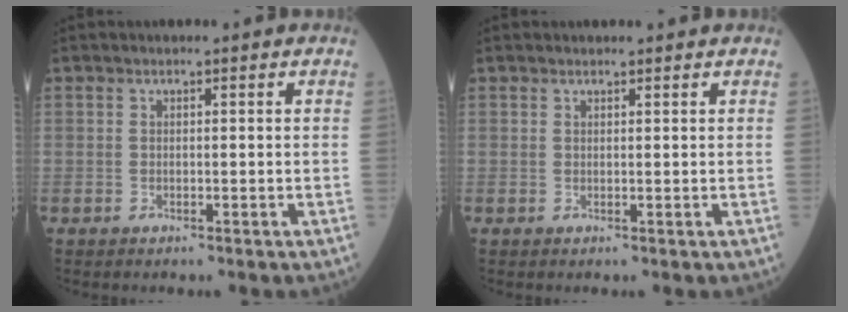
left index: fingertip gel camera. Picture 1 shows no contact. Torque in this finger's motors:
{"motor_torque": [-0.06, -0.22, 0.00, 0.00]}